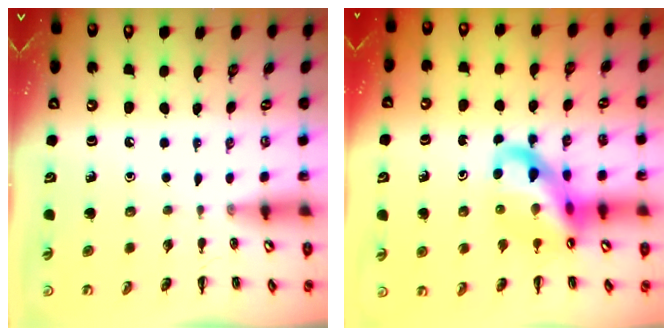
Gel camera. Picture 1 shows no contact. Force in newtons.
{"total": 14.8, "press": 14.3, "slide": 4.0}